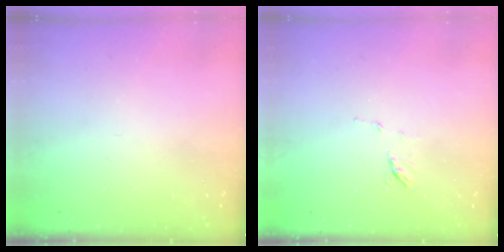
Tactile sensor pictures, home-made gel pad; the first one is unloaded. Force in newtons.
{"total": 4.9, "press": 4.8, "slide": 1.3}